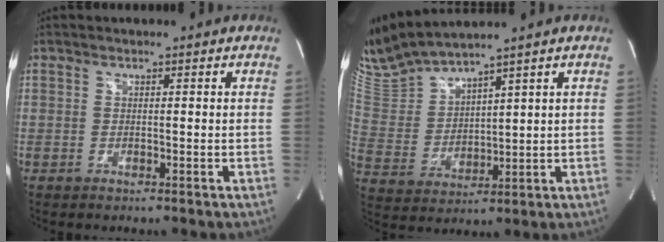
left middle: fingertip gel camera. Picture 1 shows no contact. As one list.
[{"total": 9.3, "force": [8.8, -0.7, 2.9], "torque": [-0.082, 0.002, 0.195]}]